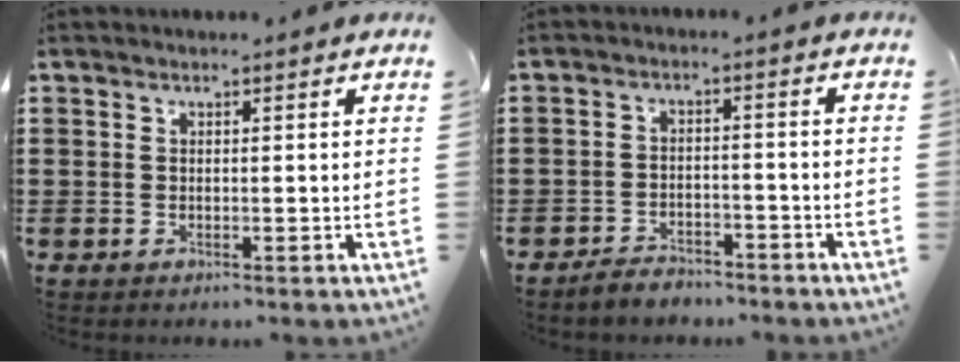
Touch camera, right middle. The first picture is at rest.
{"total": 3.3, "force": [-3.2, 0.6, 0.0], "torque": [-0.006, 0.003, -0.069]}